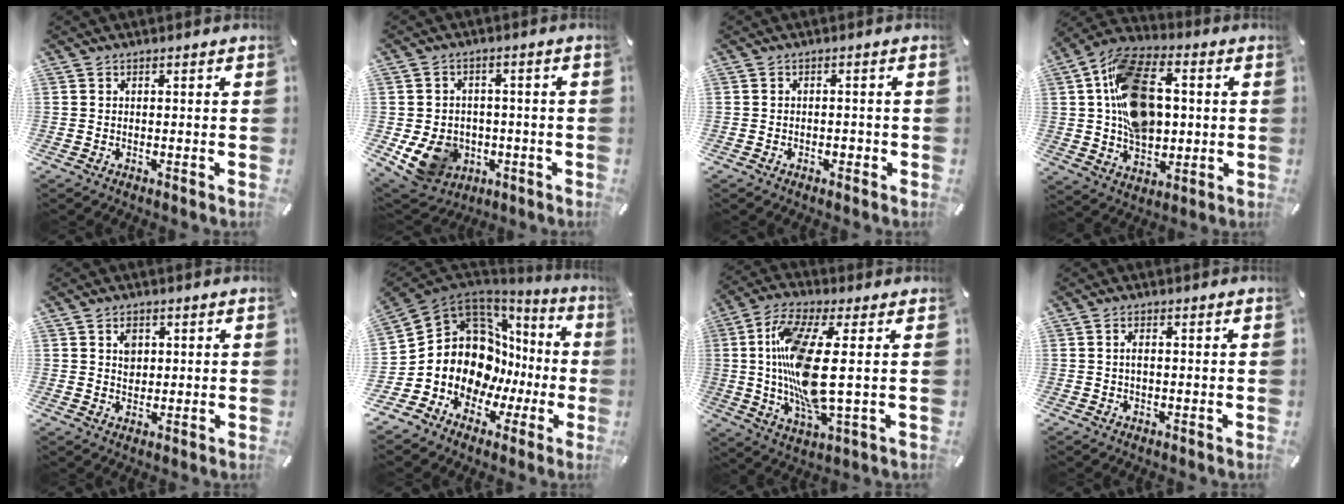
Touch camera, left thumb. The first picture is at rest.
{"total": 10.7, "force": [-3.1, 9.1, 4.8], "torque": [-0.110, 0.015, -0.051]}
{"total": 1.6, "force": [-0.9, 1.1, 0.8], "torque": [-0.016, 0.002, -0.018]}
{"total": 19.8, "force": [2.7, 13.8, 13.9], "torque": [-0.243, 0.014, 0.052]}
{"total": 3.4, "force": [1.0, 2.8, 1.6], "torque": [-0.013, -0.004, 0.012]}
{"total": 14.1, "force": [1.2, 12.5, 6.4], "torque": [-0.121, -0.051, 0.035]}
{"total": 16.2, "force": [1.2, 4.4, 15.5], "torque": [-0.327, -0.021, 0.015]}
{"total": 1.7, "force": [0.1, 0.7, 1.6], "torque": [-0.031, 0.002, 0.000]}